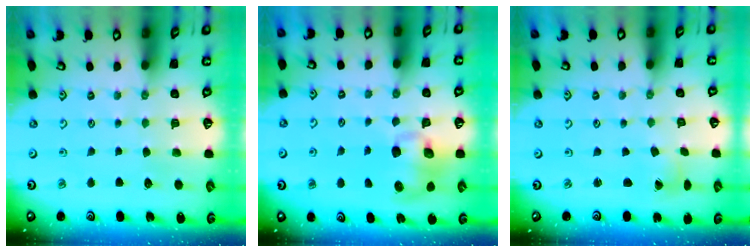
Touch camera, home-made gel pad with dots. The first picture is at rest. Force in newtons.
{"total": 9.4, "press": 9.2, "slide": 1.7}
{"total": 1.5, "press": 1.5, "slide": 0.1}